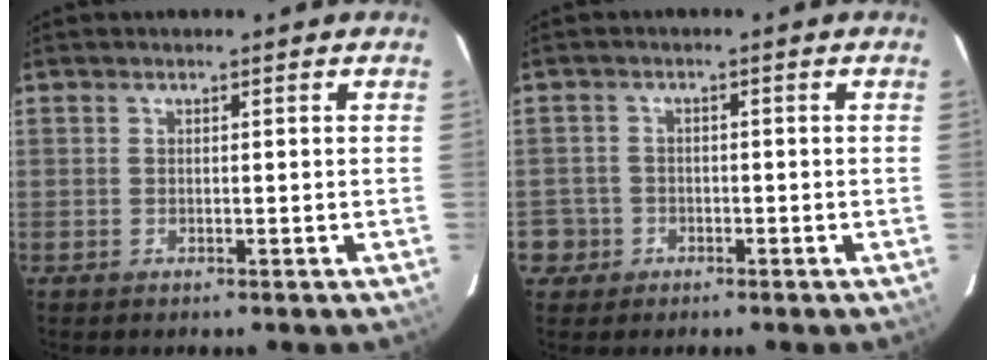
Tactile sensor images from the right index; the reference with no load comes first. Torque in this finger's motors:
{"motor_torque": [-0.63, -0.70, -1.05, -0.21]}